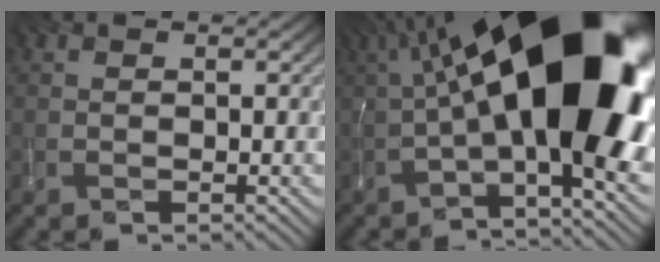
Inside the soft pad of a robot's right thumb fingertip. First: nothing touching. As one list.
[{"total": 20.0, "force": [1.6, 6.5, 18.8], "torque": [-0.300, 0.032, 0.027]}]